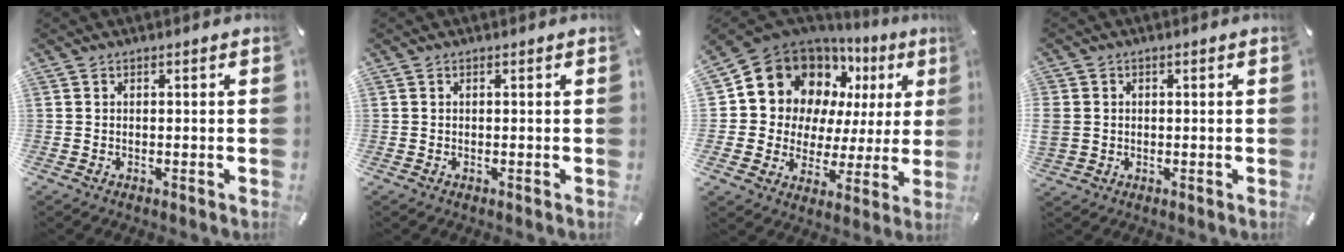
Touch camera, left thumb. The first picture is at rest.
{"total": 0.0}
{"total": 15.4, "force": [8.0, 12.1, 5.3], "torque": [-0.085, -0.072, 0.151]}
{"total": 3.4, "force": [0.2, 3.2, 1.2], "torque": [-0.029, 0.004, 0.003]}